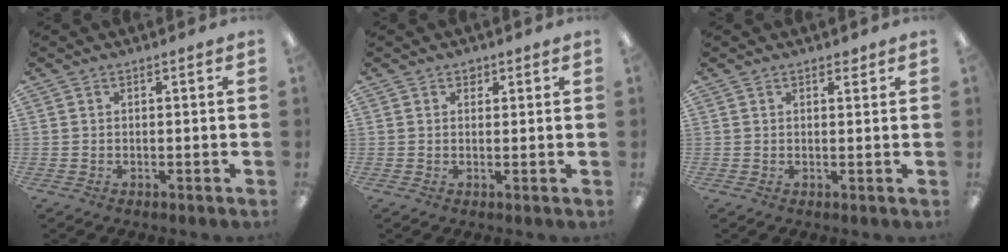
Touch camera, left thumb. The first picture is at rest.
{"total": 1.4, "force": [1.0, 0.9, 0.3], "torque": [0.000, -0.001, 0.017]}
{"total": 1.4, "force": [1.1, 0.6, 0.4], "torque": [0.004, -0.005, 0.018]}